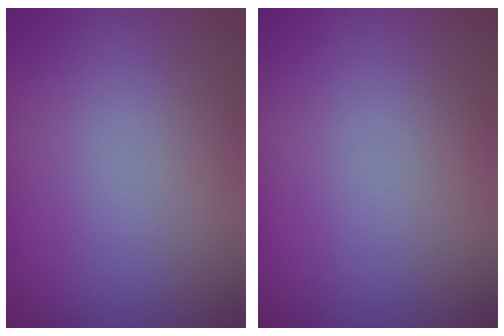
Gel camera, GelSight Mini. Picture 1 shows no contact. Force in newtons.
{"total": 0.0}